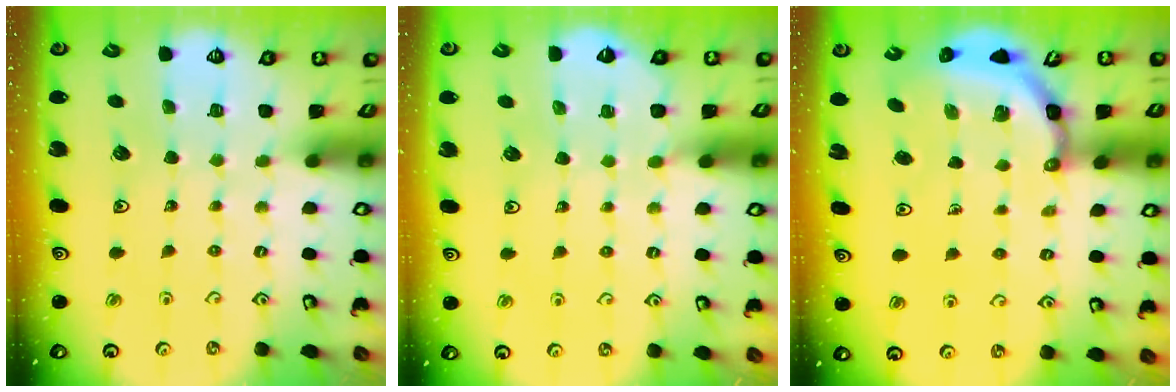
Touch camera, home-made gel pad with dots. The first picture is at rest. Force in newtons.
{"total": 2.9, "press": 2.9, "slide": 0.3}
{"total": 4.0, "press": 3.8, "slide": 1.3}